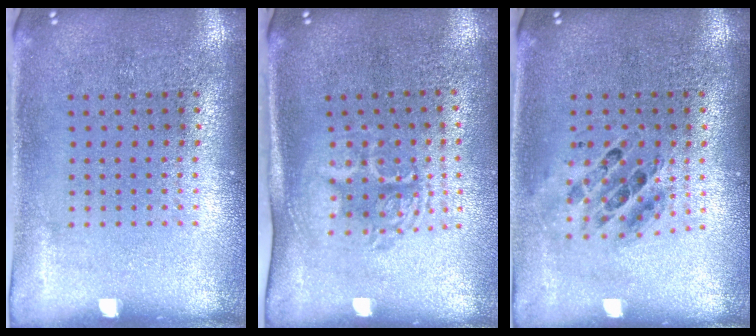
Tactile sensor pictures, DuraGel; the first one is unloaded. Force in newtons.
{"total": 1.7, "press": 1.4, "slide": 1.1}
{"total": 0.7, "press": 0.7, "slide": 0.2}